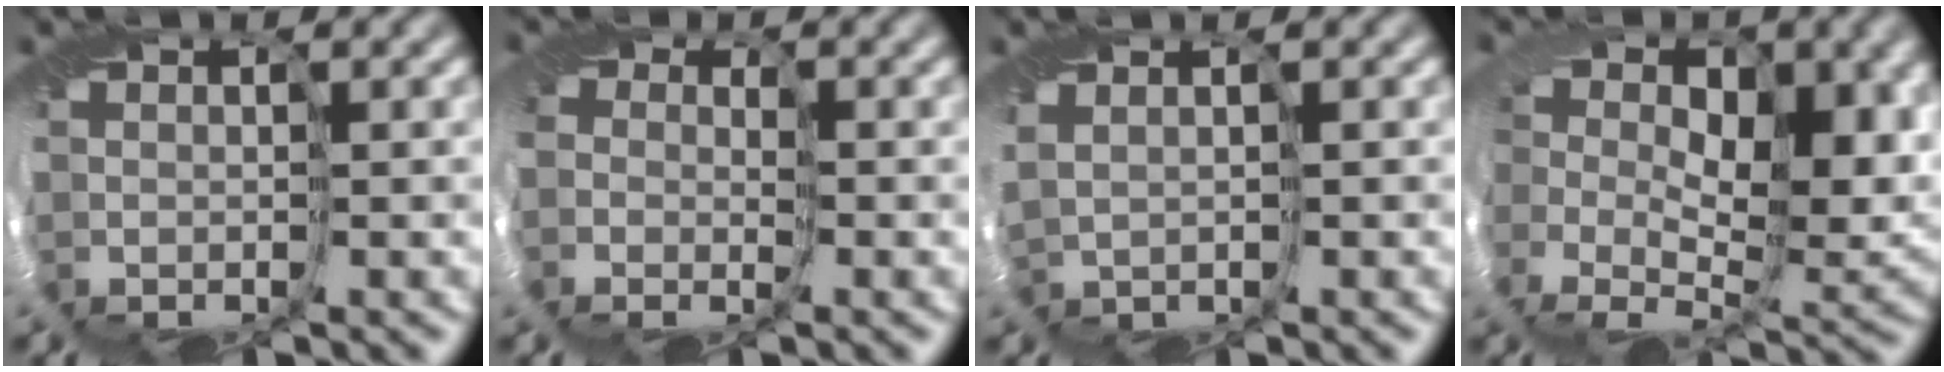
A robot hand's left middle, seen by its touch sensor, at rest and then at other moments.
{"total": 1.5, "force": [-1.1, 1.0, -0.2], "torque": [0.012, -0.022, -0.026]}
{"total": 1.2, "force": [-0.2, 0.6, 1.0], "torque": [-0.030, -0.008, -0.001]}
{"total": 7.5, "force": [0.5, 5.0, 5.7], "torque": [-0.072, -0.035, 0.004]}